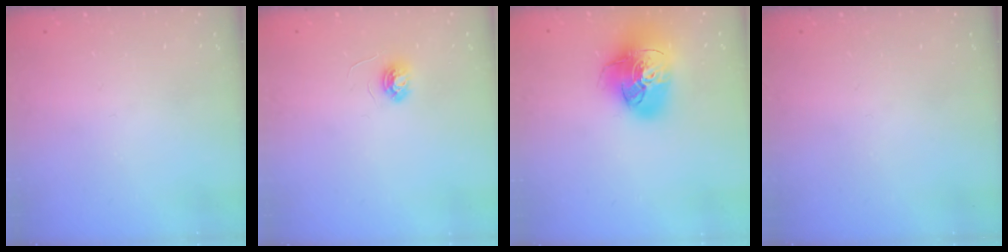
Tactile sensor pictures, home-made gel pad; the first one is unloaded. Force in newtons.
{"total": 4.0, "press": 4.0, "slide": 0.3}
{"total": 21.8, "press": 21.6, "slide": 2.6}
{"total": 0.0}